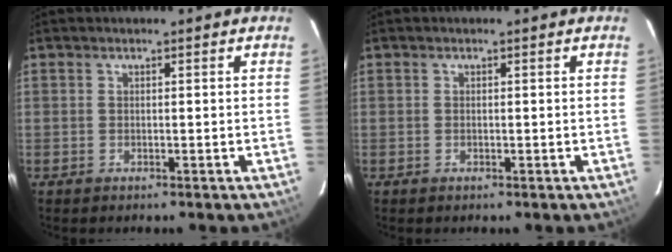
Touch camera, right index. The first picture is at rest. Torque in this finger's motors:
{"motor_torque": [0.20, 0.12, 0.04, 0.00]}